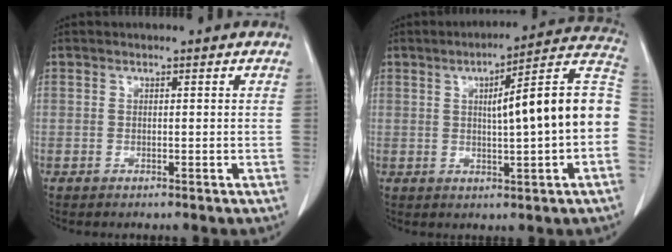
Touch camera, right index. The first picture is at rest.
{"total": 15.6, "force": [0.3, 1.0, 15.5], "torque": [-0.203, 0.036, 0.001]}